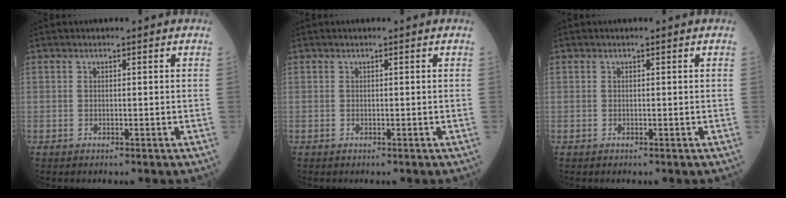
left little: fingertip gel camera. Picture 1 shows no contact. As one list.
[{"total": 0.0}, {"total": 0.0}]